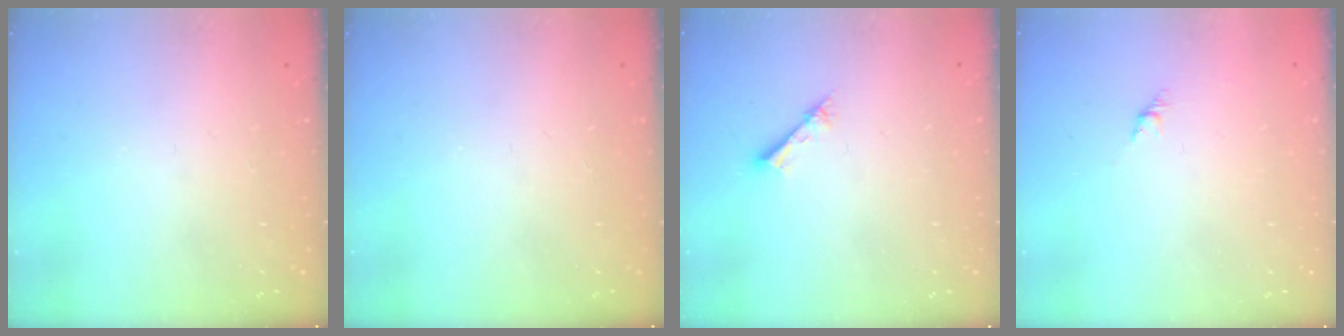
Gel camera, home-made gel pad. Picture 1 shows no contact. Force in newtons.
{"total": 0.0}
{"total": 1.5, "press": 1.5, "slide": 0.1}
{"total": 2.7, "press": 2.6, "slide": 0.7}